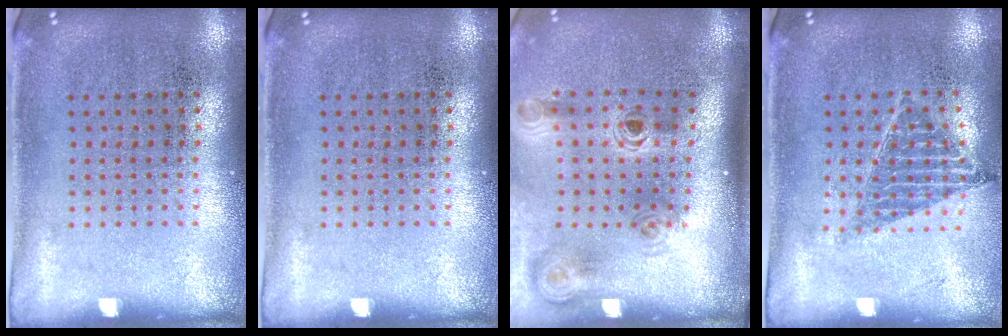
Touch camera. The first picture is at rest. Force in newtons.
{"total": 0.0}
{"total": 1.6, "press": 1.3, "slide": 1.0}
{"total": 0.9, "press": 0.9, "slide": 0.2}